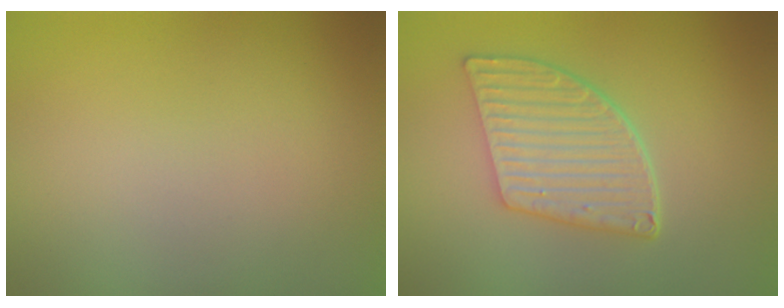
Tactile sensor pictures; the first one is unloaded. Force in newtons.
{"total": 5.4, "press": 4.3, "slide": 3.2}